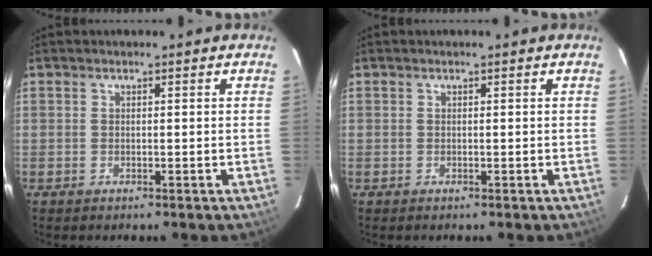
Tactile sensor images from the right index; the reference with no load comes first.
{"total": 0.0}